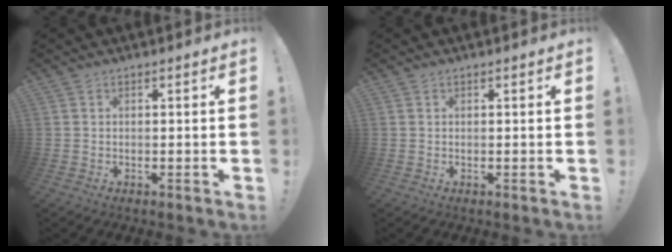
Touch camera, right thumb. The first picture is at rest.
{"total": 0.0}